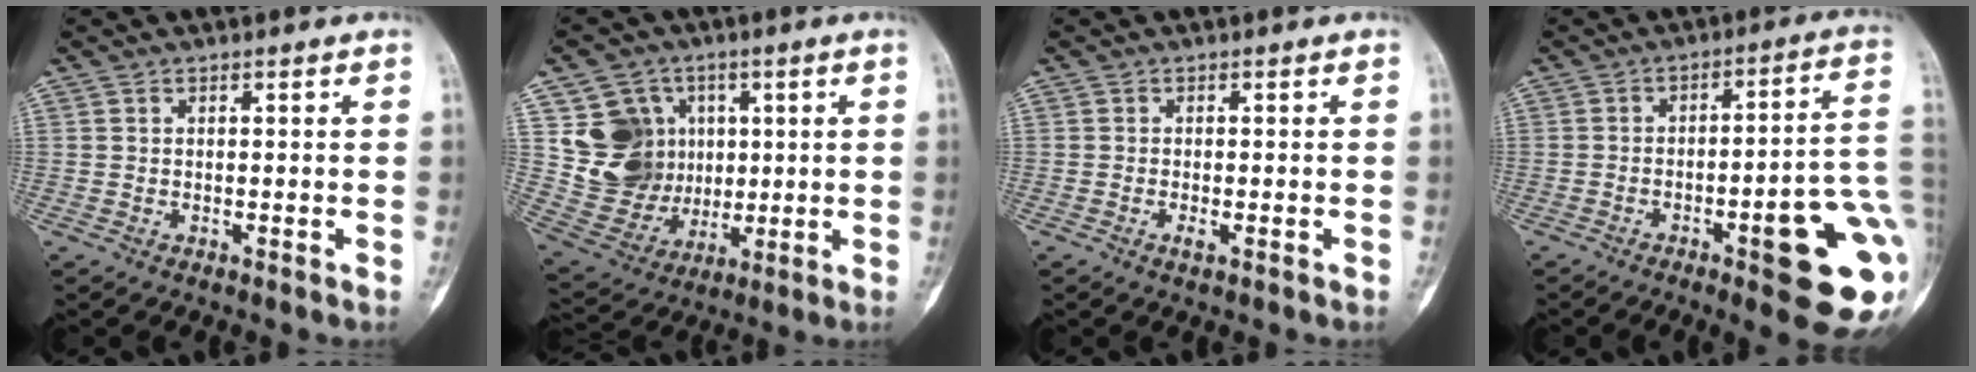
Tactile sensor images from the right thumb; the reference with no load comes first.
{"total": 14.4, "force": [3.7, 12.9, 5.0], "torque": [-0.049, -0.002, 0.087]}
{"total": 1.4, "force": [-0.6, 0.6, 1.2], "torque": [-0.021, -0.001, -0.010]}
{"total": 19.1, "force": [-5.7, 4.4, 17.7], "torque": [-0.177, 0.027, -0.064]}